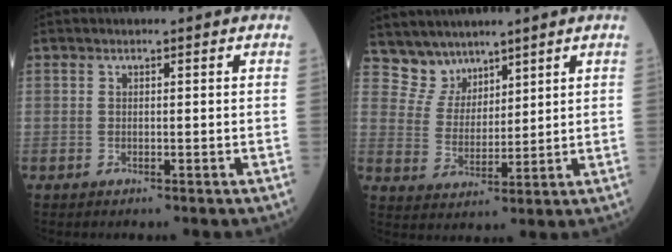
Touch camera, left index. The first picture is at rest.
{"total": 5.4, "force": [4.7, 2.6, -0.6], "torque": [0.006, 0.004, 0.103]}